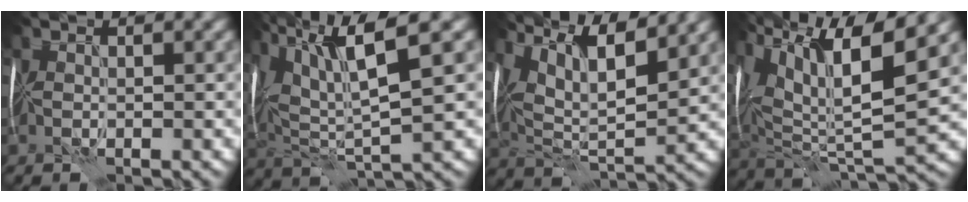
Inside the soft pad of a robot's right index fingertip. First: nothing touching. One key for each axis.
{"total": 10.7, "fx": 4.7, "fy": 2.5, "fz": 9.3, "tx": -0.190, "ty": 0.015, "tz": 0.088}
{"total": 11.9, "fx": 6.6, "fy": 4.2, "fz": 9.1, "tx": -0.162, "ty": 0.020, "tz": 0.099}
{"total": 13.2, "fx": 6.6, "fy": 4.1, "fz": 10.7, "tx": -0.226, "ty": 0.017, "tz": 0.128}